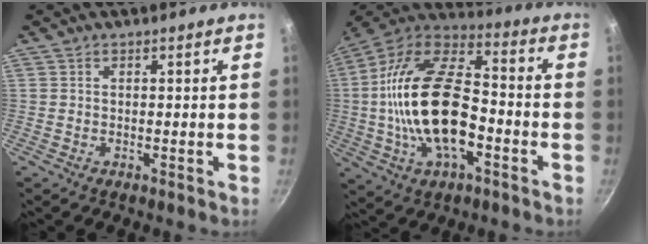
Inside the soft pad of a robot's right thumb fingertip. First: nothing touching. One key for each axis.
{"total": 23.5, "fx": -3.8, "fy": 12.6, "fz": 19.4, "tx": -0.353, "ty": 0.043, "tz": -0.081}